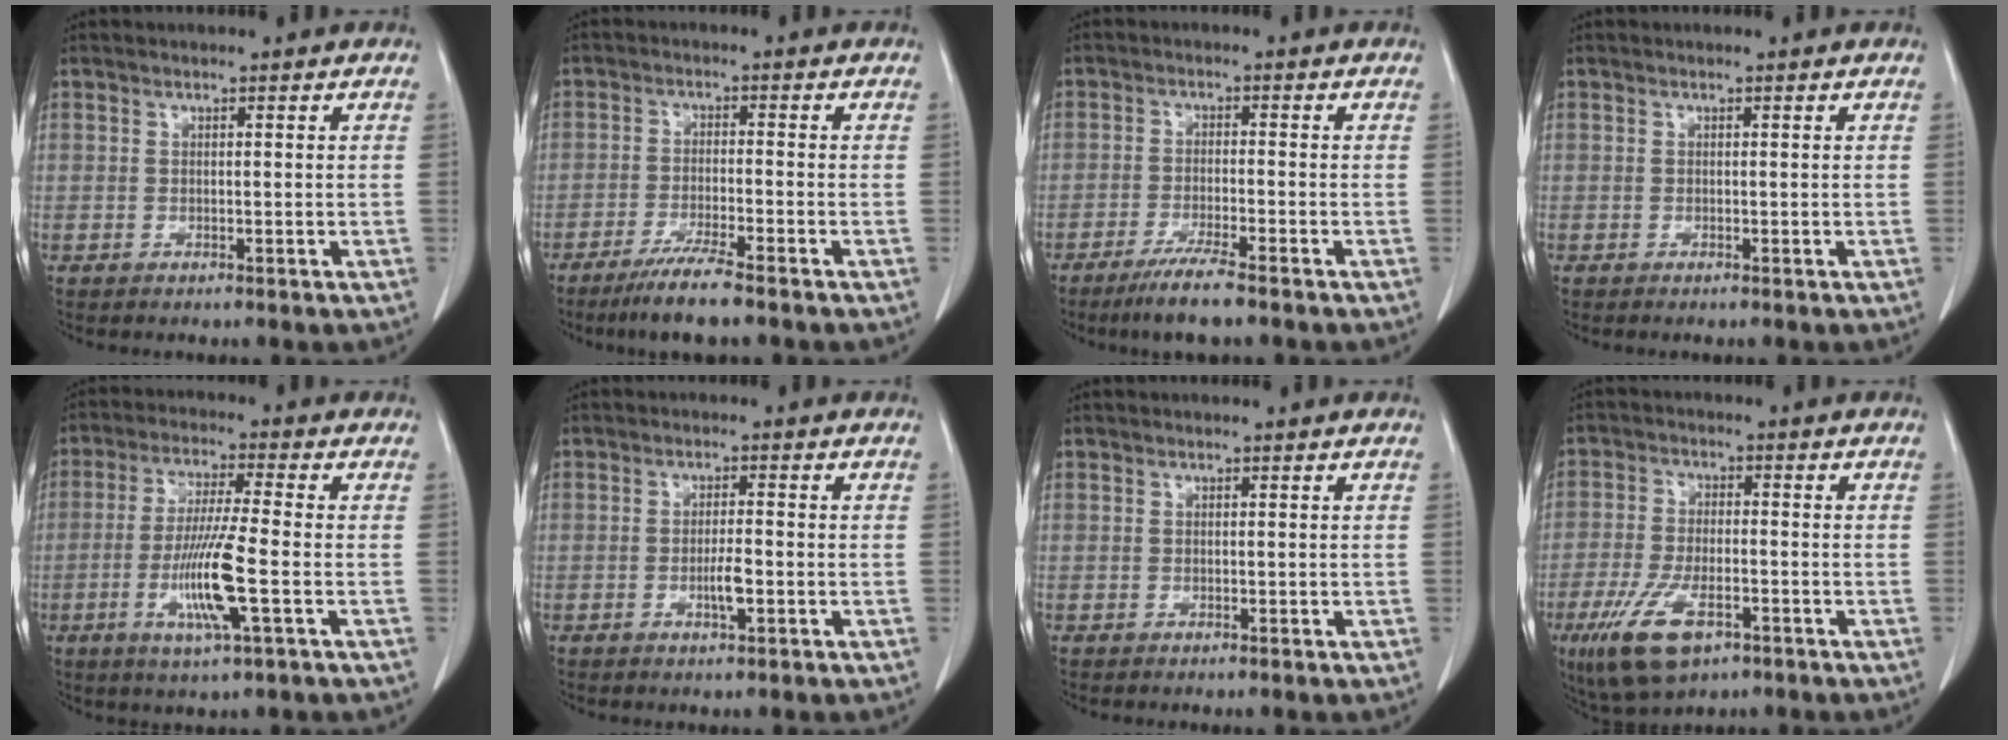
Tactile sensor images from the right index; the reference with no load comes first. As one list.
[{"total": 6.5, "force": [-5.0, -0.3, 4.2], "torque": [-0.075, -0.018, -0.090]}, {"total": 5.9, "force": [-4.4, -0.2, 3.9], "torque": [-0.070, -0.015, -0.079]}, {"total": 0.0}, {"total": 10.1, "force": [-2.8, -0.1, 9.7], "torque": [-0.193, -0.015, -0.056]}, {"total": 3.1, "force": [-1.0, 0.4, 2.9], "torque": [-0.054, -0.001, -0.016]}, {"total": 0.0}, {"total": 9.8, "force": [-5.1, 4.0, 7.3], "torque": [-0.153, -0.014, -0.084]}]